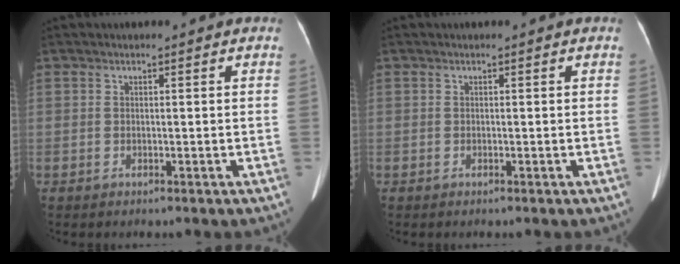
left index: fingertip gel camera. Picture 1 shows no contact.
{"total": 0.0}